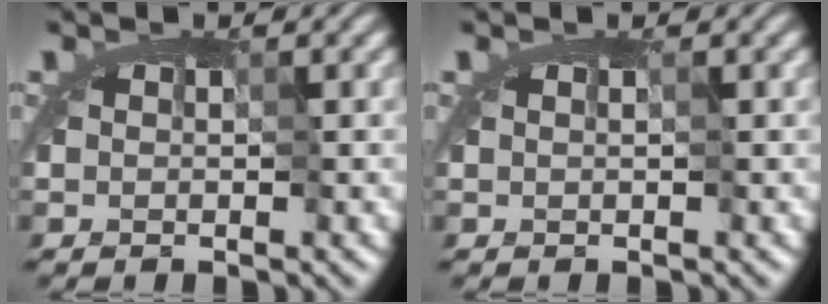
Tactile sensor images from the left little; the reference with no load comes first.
{"total": 0.0}